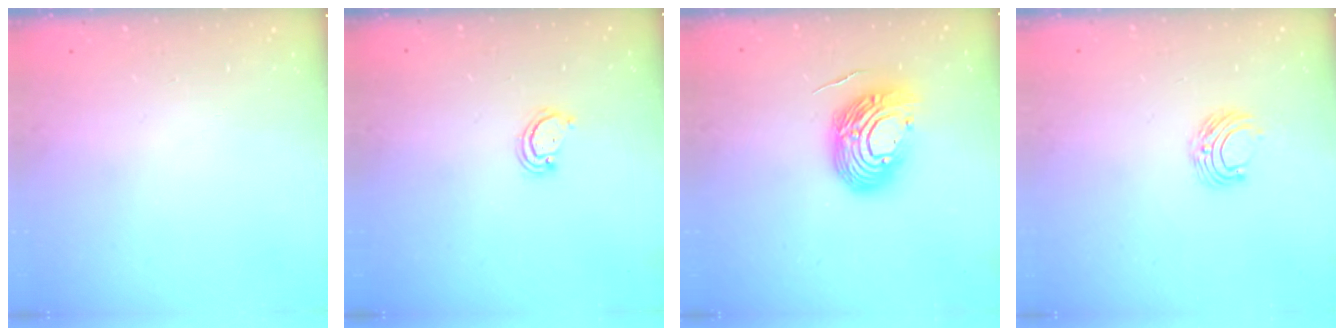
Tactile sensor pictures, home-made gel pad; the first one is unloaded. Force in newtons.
{"total": 2.6, "press": 2.6, "slide": 0.3}
{"total": 15.1, "press": 15.0, "slide": 2.0}
{"total": 6.3, "press": 6.3, "slide": 0.5}